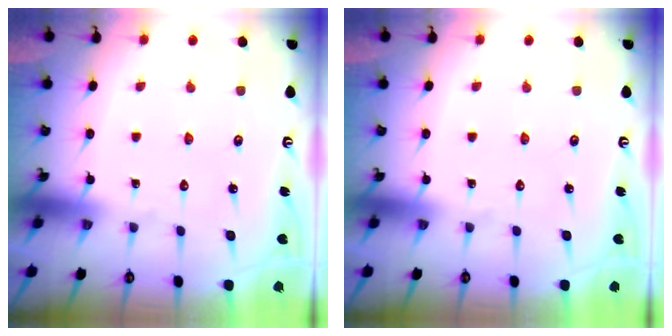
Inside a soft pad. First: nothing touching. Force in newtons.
{"total": 0.0}